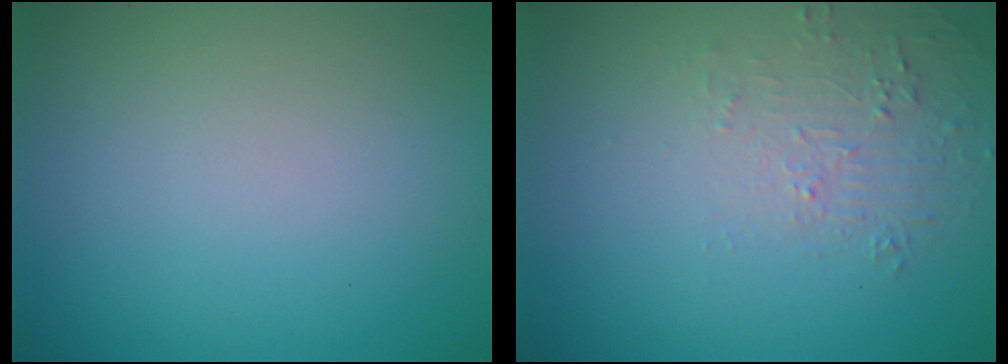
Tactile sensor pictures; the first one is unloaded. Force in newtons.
{"total": 1.7, "press": 0.5, "slide": 1.7}